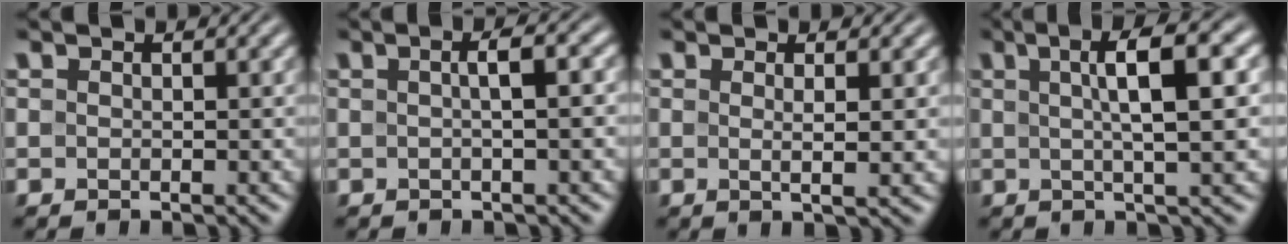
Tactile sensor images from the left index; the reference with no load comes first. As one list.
[{"total": 3.2, "force": [0.3, 0.9, 3.0], "torque": [-0.032, 0.014, -0.004]}, {"total": 2.3, "force": [0.4, 0.5, 2.2], "torque": [-0.034, 0.000, 0.003]}, {"total": 7.0, "force": [1.6, 1.6, 6.6], "torque": [-0.083, 0.017, 0.020]}]